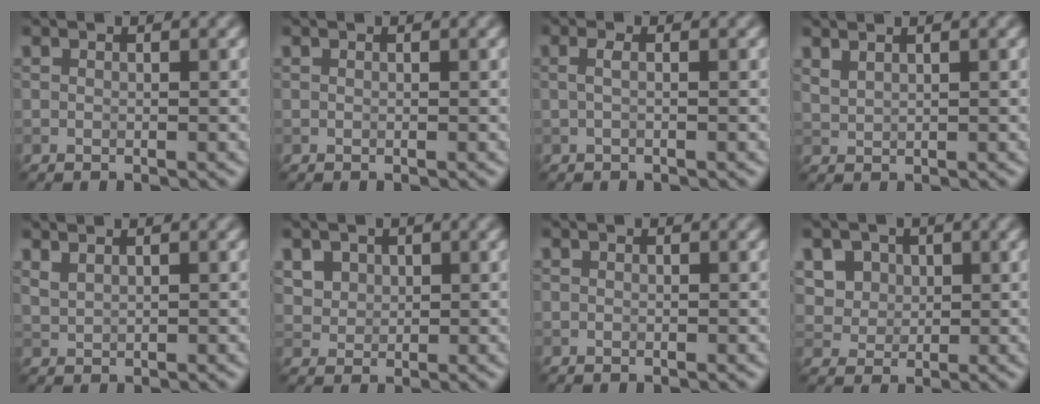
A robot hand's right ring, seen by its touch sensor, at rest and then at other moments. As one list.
[{"total": 0.0}, {"total": 1.0, "force": [0.0, 0.3, 1.0], "torque": [-0.020, 0.002, -0.001]}, {"total": 1.4, "force": [1.2, 0.4, 0.6], "torque": [-0.017, 0.002, 0.028]}, {"total": 1.7, "force": [1.4, 0.5, 0.8], "torque": [-0.017, 0.003, 0.027]}, {"total": 4.2, "force": [2.2, 3.1, 1.8], "torque": [-0.055, 0.005, 0.047]}, {"total": 0.0}, {"total": 6.8, "force": [3.1, 5.3, 2.9], "torque": [-0.060, 0.011, 0.045]}]